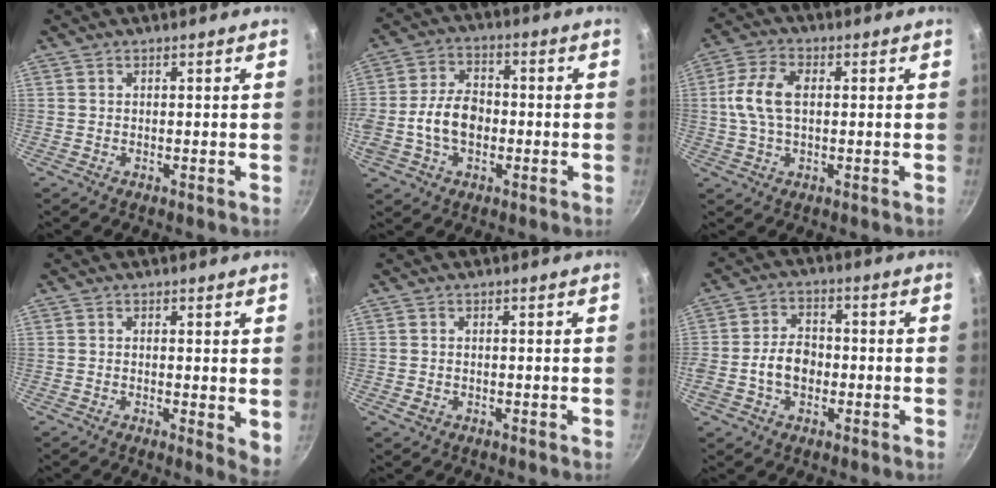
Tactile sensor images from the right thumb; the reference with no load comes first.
{"total": 10.5, "force": [-1.8, 7.2, 7.4], "torque": [-0.118, 0.025, -0.040]}
{"total": 8.7, "force": [0.8, 5.1, 7.0], "torque": [-0.141, 0.019, 0.009]}
{"total": 4.3, "force": [0.2, 1.5, 4.0], "torque": [-0.049, -0.012, 0.001]}
{"total": 1.3, "force": [-0.4, 1.0, 0.7], "torque": [-0.013, 0.001, -0.006]}
{"total": 7.8, "force": [-1.6, 5.7, 5.1], "torque": [-0.072, 0.023, -0.034]}